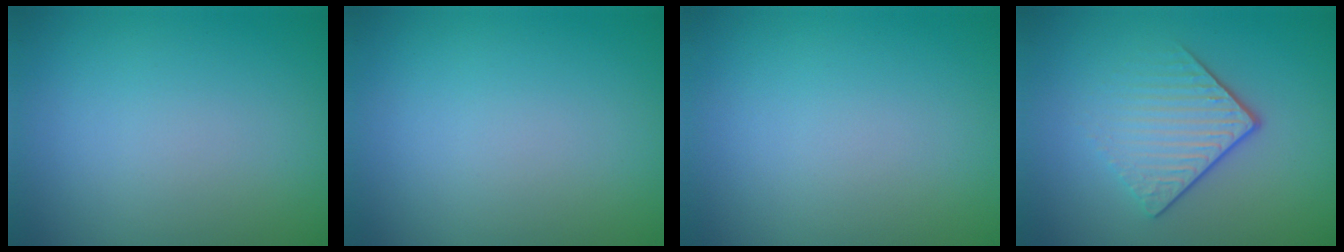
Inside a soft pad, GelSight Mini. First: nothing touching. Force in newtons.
{"total": 0.0}
{"total": 0.0}
{"total": 4.2, "press": 2.7, "slide": 3.2}